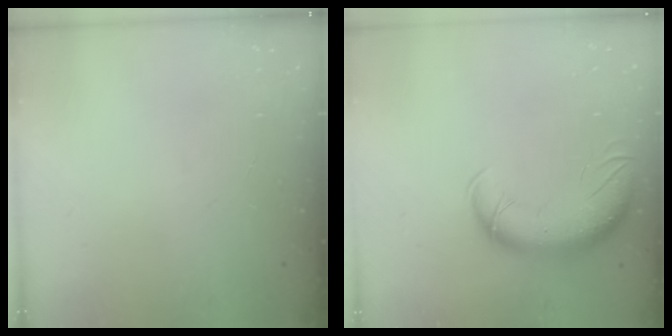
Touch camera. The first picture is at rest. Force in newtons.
{"total": 11.9, "press": 11.5, "slide": 2.8}